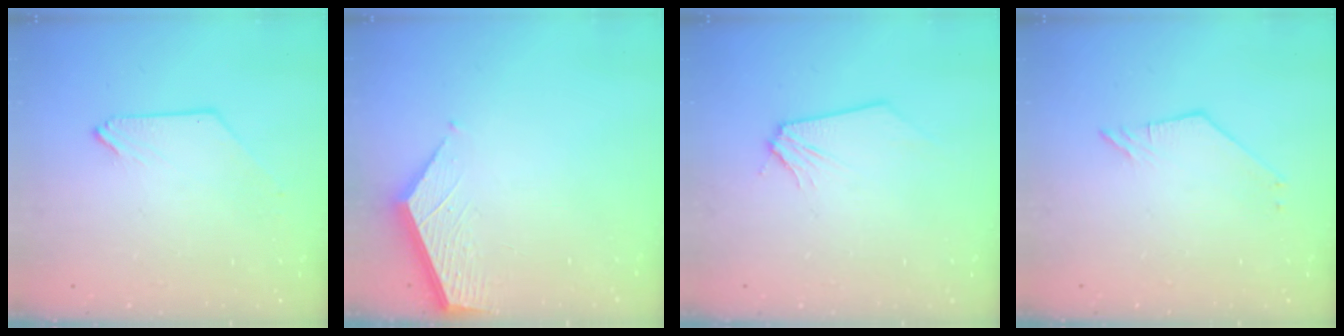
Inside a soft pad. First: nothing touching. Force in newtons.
{"total": 3.6, "press": 3.6, "slide": 0.3}
{"total": 0.0}
{"total": 2.5, "press": 2.5, "slide": 0.1}